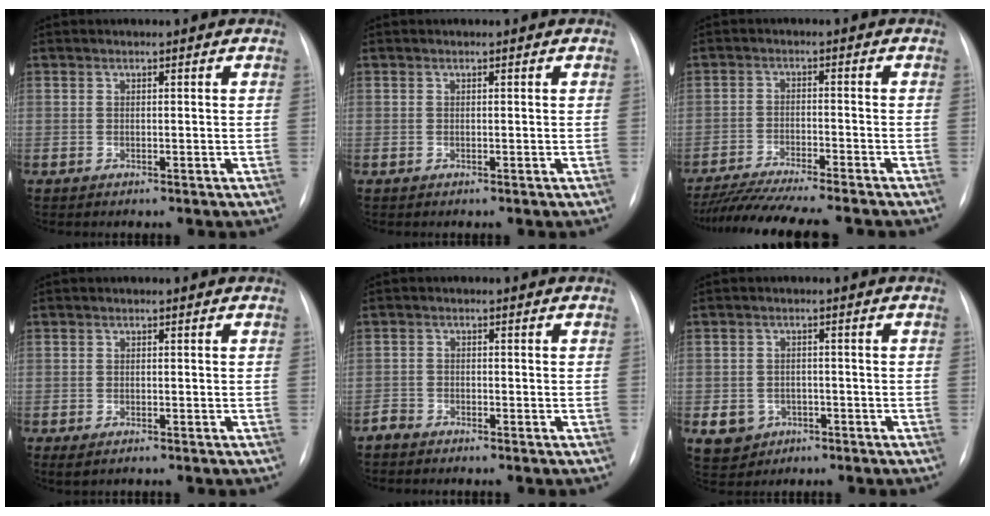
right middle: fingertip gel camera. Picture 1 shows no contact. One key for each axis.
{"total": 0.0}
{"total": 13.9, "fx": -12.3, "fy": 0.3, "fz": 6.5, "tx": -0.098, "ty": -0.020, "tz": -0.189}
{"total": 1.8, "fx": -1.3, "fy": 0.7, "fz": 1.1, "tx": -0.019, "ty": -0.003, "tz": -0.015}
{"total": 1.7, "fx": -1.6, "fy": 0.4, "fz": -0.2, "tx": 0.004, "ty": -0.003, "tz": -0.033}
{"total": 4.7, "fx": -2.0, "fy": 4.1, "fz": 1.1, "tx": -0.015, "ty": 0.006, "tz": -0.023}